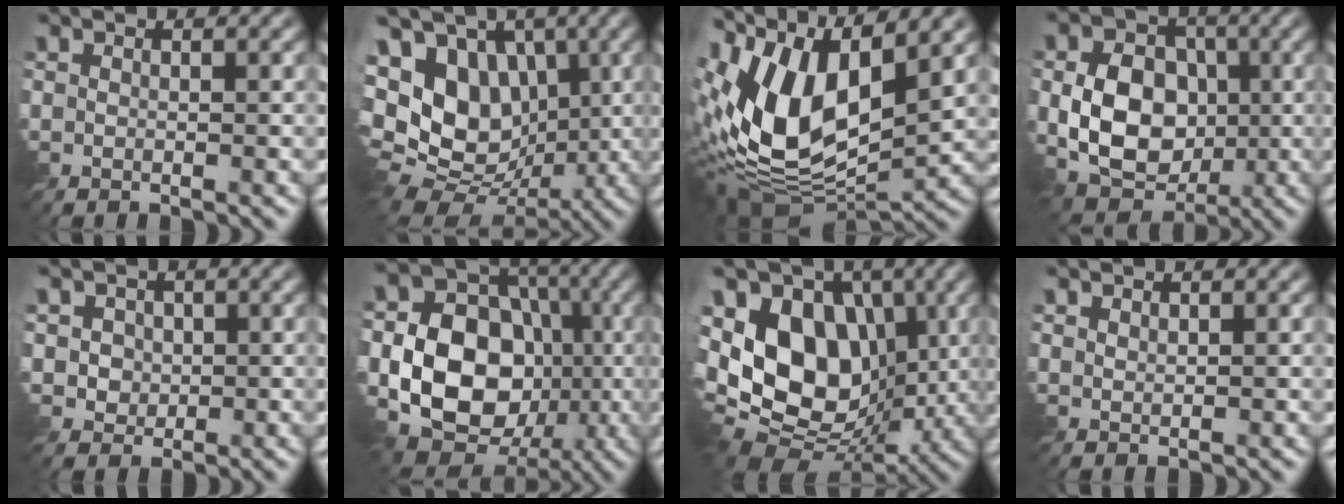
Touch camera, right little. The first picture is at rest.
{"total": 14.5, "force": [1.0, 10.9, 9.5], "torque": [-0.195, 0.013, 0.010]}
{"total": 14.3, "force": [2.0, 7.6, 12.0], "torque": [-0.254, 0.009, 0.022]}
{"total": 8.8, "force": [-0.8, 6.6, 5.7], "torque": [-0.103, -0.003, -0.023]}
{"total": 2.7, "force": [0.4, 2.5, 0.9], "torque": [-0.035, -0.002, 0.020]}
{"total": 14.5, "force": [-2.2, 11.5, 8.5], "torque": [-0.143, -0.003, -0.056]}
{"total": 13.3, "force": [-0.4, 8.9, 9.8], "torque": [-0.194, -0.001, -0.026]}
{"total": 1.0, "force": [0.9, 0.3, 0.2], "torque": [-0.004, 0.003, 0.019]}